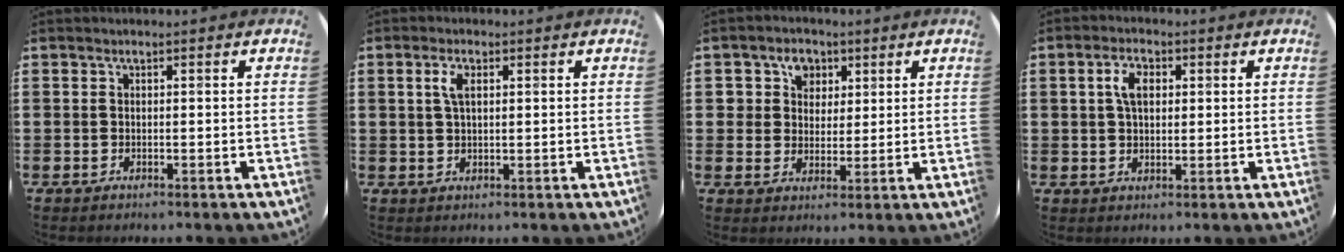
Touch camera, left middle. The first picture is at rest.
{"total": 2.8, "force": [1.2, 1.2, 2.2], "torque": [-0.050, 0.008, 0.020]}
{"total": 4.2, "force": [2.2, 3.5, 0.9], "torque": [-0.020, 0.008, 0.036]}
{"total": 4.0, "force": [1.3, 2.1, 3.1], "torque": [-0.052, 0.005, 0.019]}